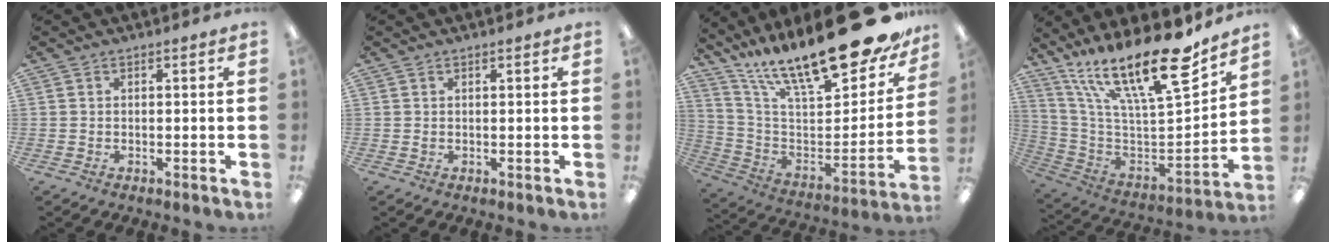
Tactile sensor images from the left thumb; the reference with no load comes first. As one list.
[{"total": 0.9, "force": [0.3, 0.4, 0.8], "torque": [-0.016, 0.002, 0.005]}, {"total": 25.5, "force": [19.4, 6.6, 15.2], "torque": [-0.224, -0.145, 0.320]}, {"total": 24.4, "force": [17.0, 6.3, 16.3], "torque": [-0.276, -0.117, 0.290]}]